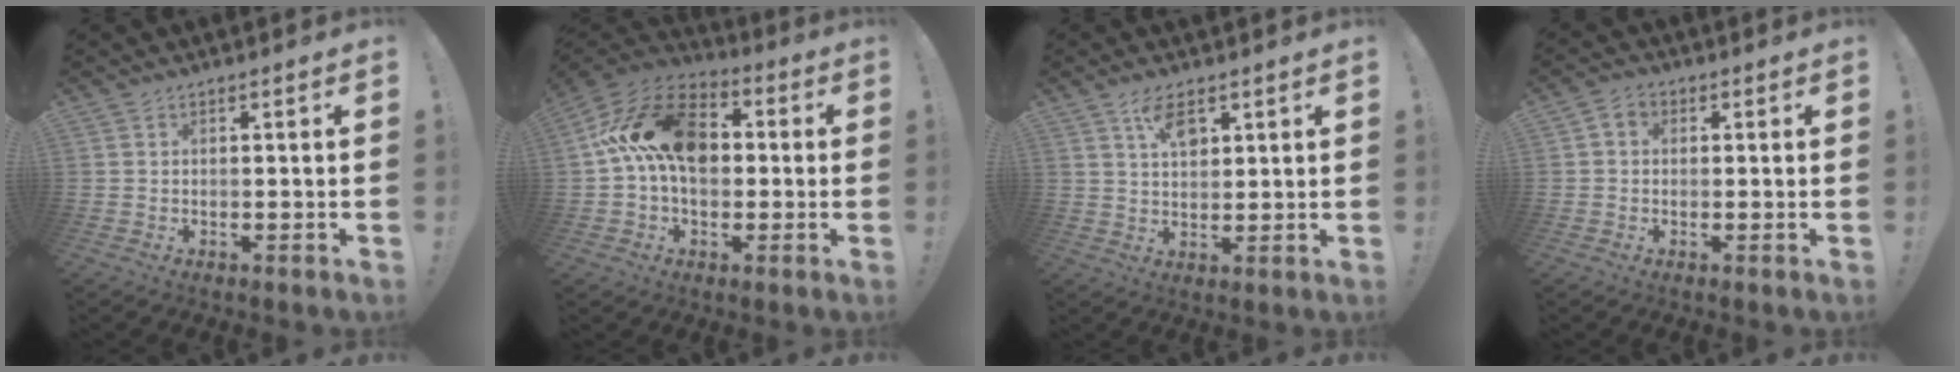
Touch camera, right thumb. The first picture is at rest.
{"total": 19.3, "force": [3.1, 12.8, 14.0], "torque": [-0.243, 0.021, 0.058]}
{"total": 7.0, "force": [4.0, 3.5, 4.6], "torque": [-0.072, -0.018, 0.068]}
{"total": 3.4, "force": [0.4, 2.7, 2.0], "torque": [-0.033, 0.004, 0.008]}